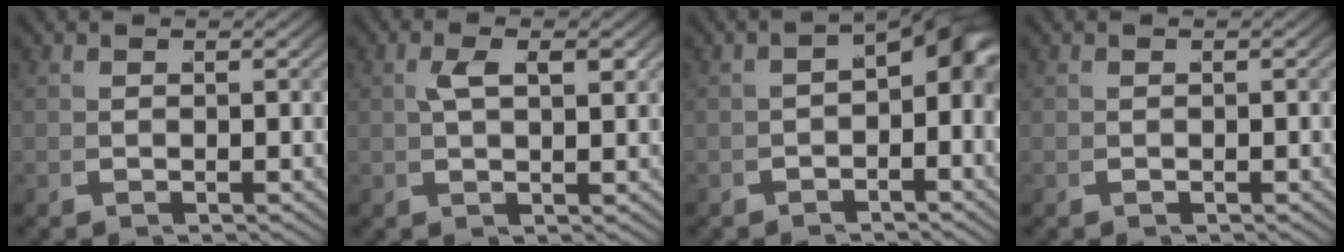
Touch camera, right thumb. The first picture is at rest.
{"total": 2.5, "force": [1.2, 0.3, 2.1], "torque": [-0.035, 0.010, 0.025]}
{"total": 5.7, "force": [-0.3, 2.7, 5.0], "torque": [-0.052, -0.001, -0.007]}
{"total": 0.0}